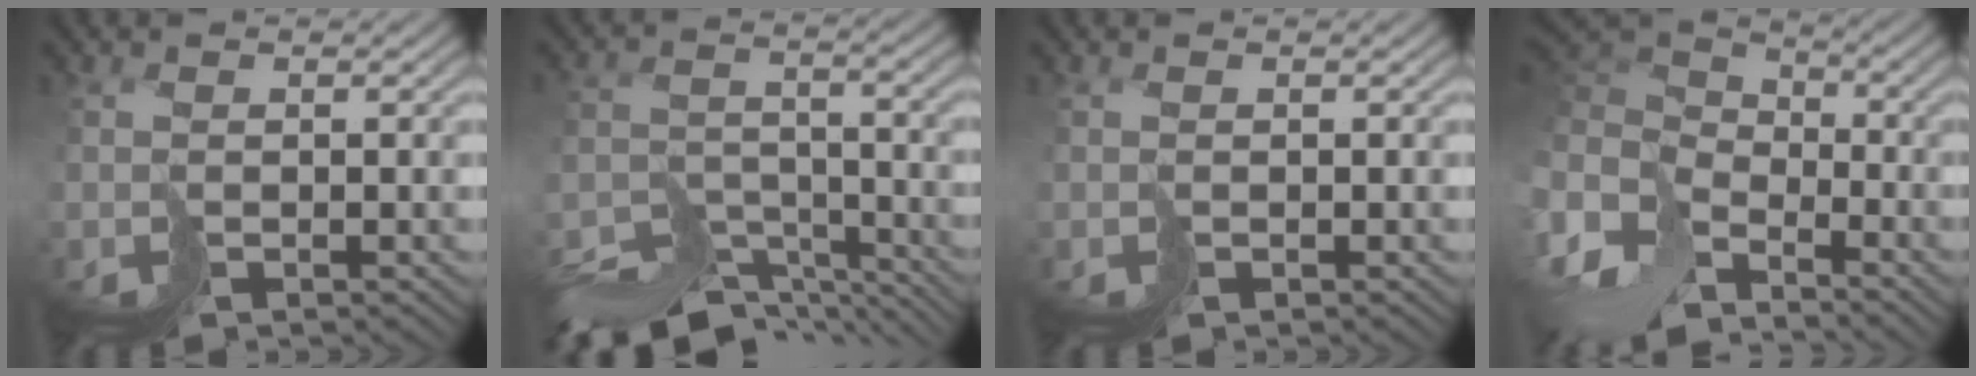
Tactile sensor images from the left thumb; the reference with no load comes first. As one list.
[{"total": 12.6, "force": [-11.6, 3.6, 3.3], "torque": [-0.068, -0.015, -0.182]}, {"total": 0.0}, {"total": 8.6, "force": [-1.6, 6.7, 5.2], "torque": [-0.154, 0.004, -0.043]}]